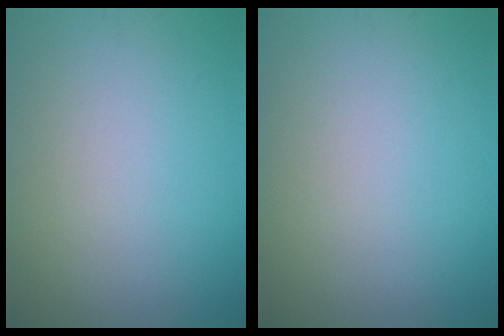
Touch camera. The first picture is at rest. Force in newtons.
{"total": 0.0}